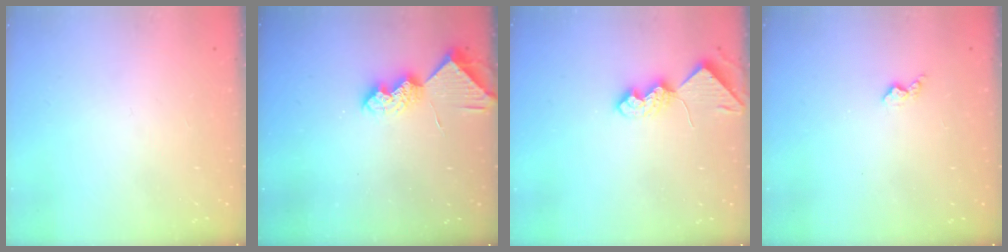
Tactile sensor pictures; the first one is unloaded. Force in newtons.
{"total": 7.9, "press": 7.8, "slide": 0.6}
{"total": 7.9, "press": 7.9, "slide": 0.5}
{"total": 2.9, "press": 2.9, "slide": 0.5}